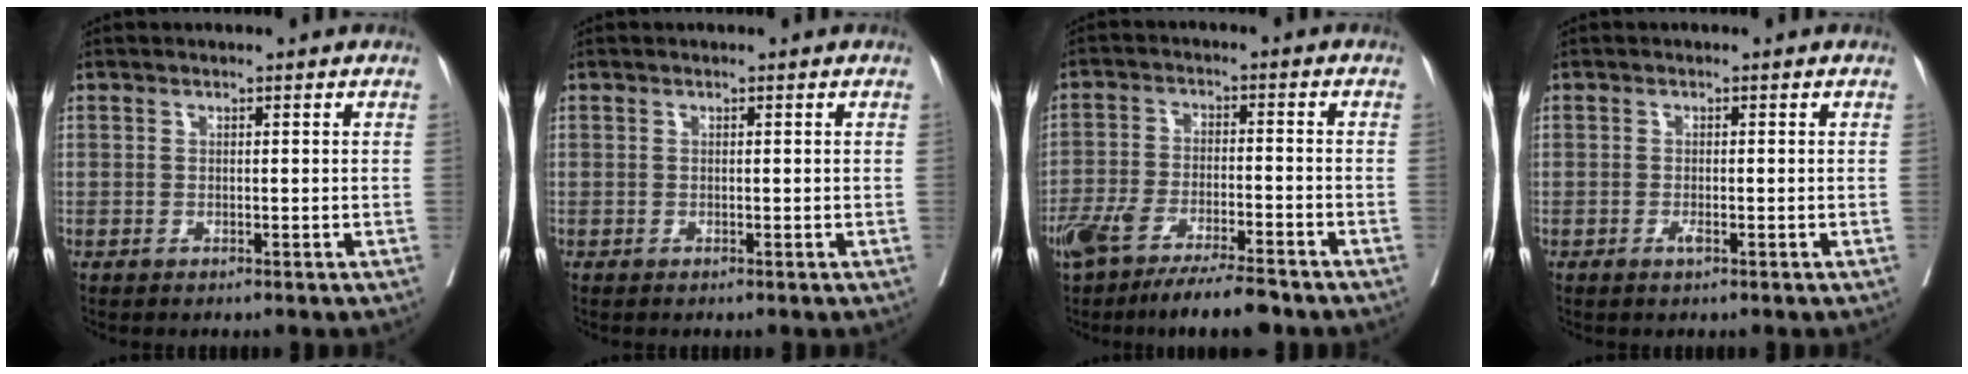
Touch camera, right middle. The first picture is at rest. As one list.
[{"total": 0.0}, {"total": 12.0, "force": [-9.4, 1.9, 7.2], "torque": [-0.124, -0.019, -0.157]}, {"total": 0.9, "force": [-0.5, 0.2, 0.8], "torque": [-0.016, -0.001, -0.008]}]